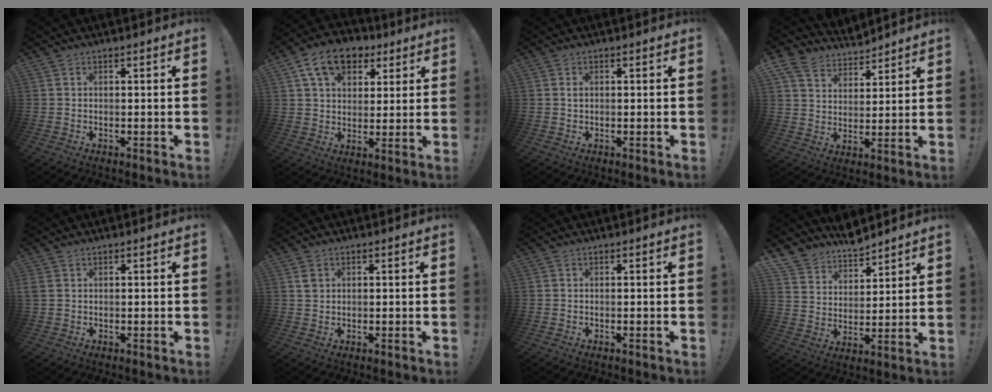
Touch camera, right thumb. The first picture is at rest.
{"total": 13.3, "force": [6.8, 9.1, 7.0], "torque": [-0.113, -0.018, 0.130]}
{"total": 0.7, "force": [0.2, 0.5, 0.4], "torque": [-0.015, 0.005, 0.004]}
{"total": 7.7, "force": [6.5, 3.9, 1.1], "torque": [-0.034, -0.053, 0.126]}
{"total": 1.9, "force": [0.9, 1.3, 1.1], "torque": [-0.027, 0.006, 0.019]}
{"total": 2.2, "force": [1.0, 1.8, 0.9], "torque": [-0.009, -0.001, 0.017]}
{"total": 0.0}
{"total": 8.5, "force": [7.6, 3.9, 0.1], "torque": [-0.016, -0.078, 0.146]}